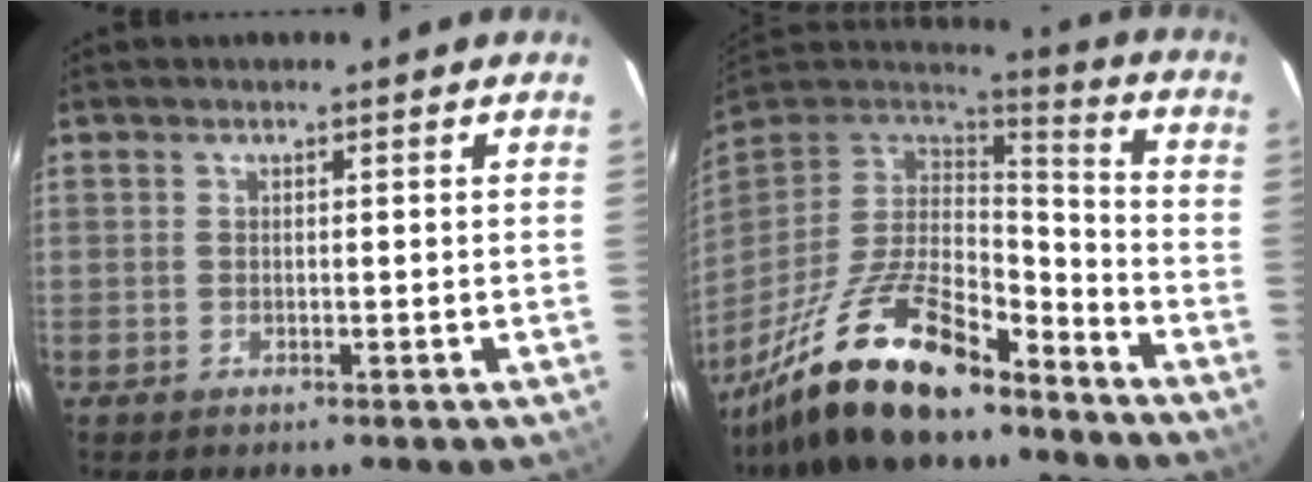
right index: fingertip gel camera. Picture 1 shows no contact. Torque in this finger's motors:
{"motor_torque": [1.12, -1.02, 1.05, 0.21]}